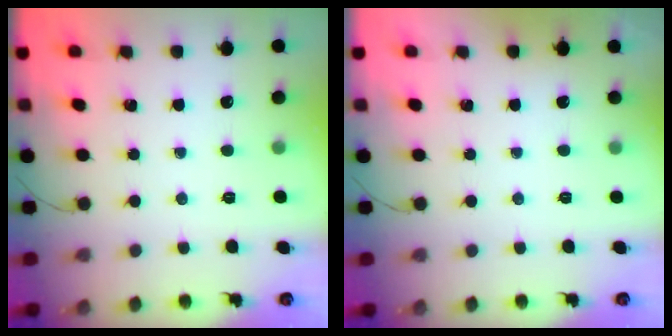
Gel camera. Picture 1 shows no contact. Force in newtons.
{"total": 1.9, "press": 1.9, "slide": 0.3}